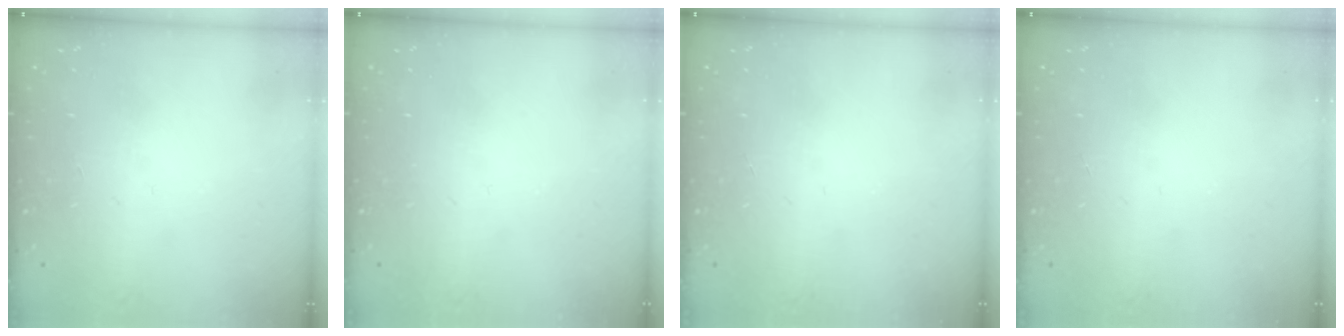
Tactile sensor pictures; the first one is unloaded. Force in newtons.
{"total": 0.0}
{"total": 0.0}
{"total": 0.0}